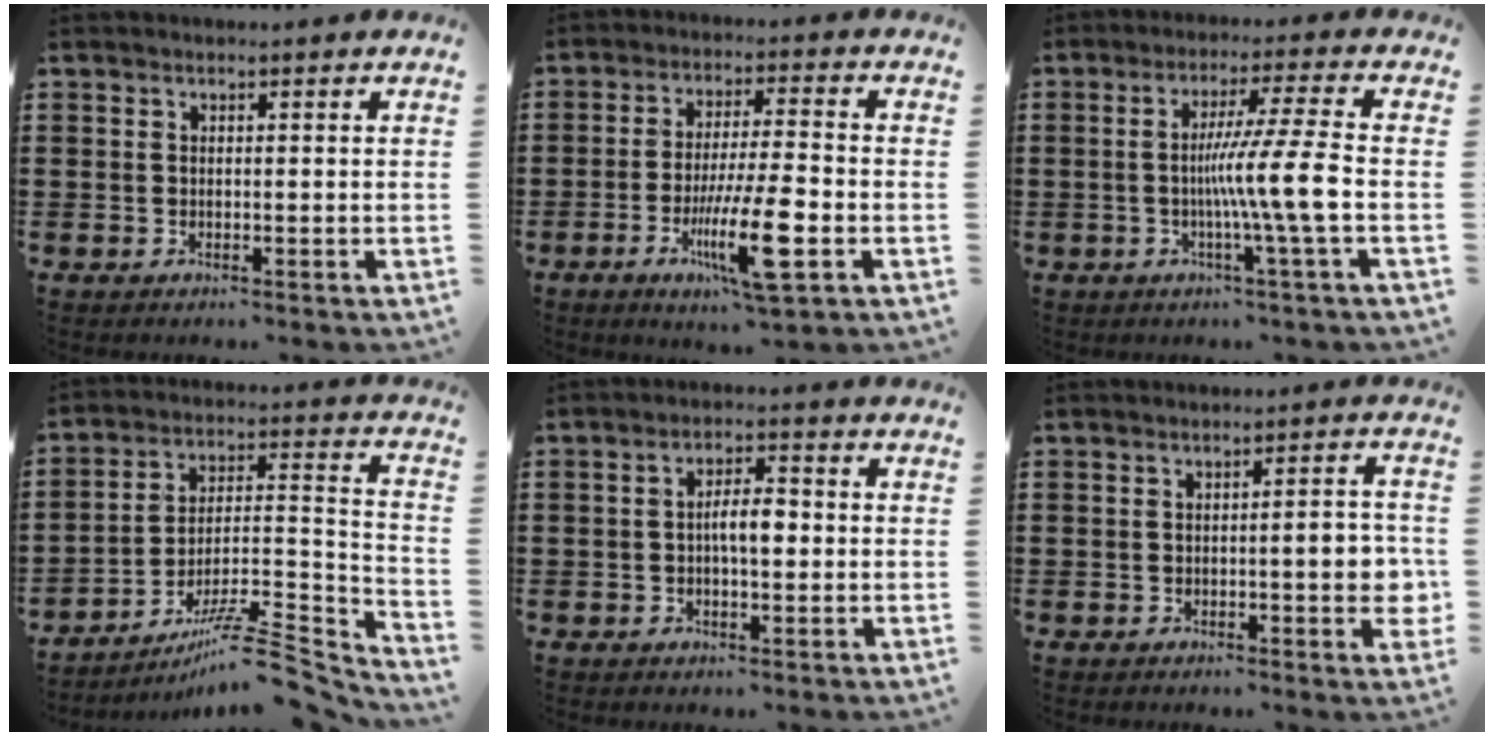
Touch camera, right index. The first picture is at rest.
{"total": 11.9, "force": [-4.1, 1.9, 11.0], "torque": [-0.216, -0.012, -0.075]}
{"total": 10.1, "force": [-1.6, -0.8, 10.0], "torque": [-0.173, -0.011, -0.034]}
{"total": 10.7, "force": [-8.1, 1.8, 6.7], "torque": [-0.100, 0.021, -0.151]}
{"total": 4.2, "force": [-0.3, 1.4, 4.0], "torque": [-0.072, 0.006, -0.008]}
{"total": 5.4, "force": [-0.8, 1.3, 5.2], "torque": [-0.071, -0.003, -0.016]}